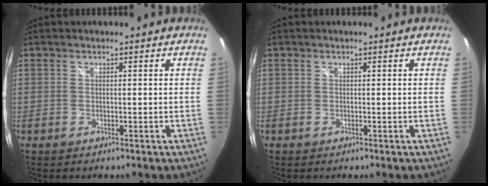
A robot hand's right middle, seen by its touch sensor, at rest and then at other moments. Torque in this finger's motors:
{"motor_torque": [0.00, 0.00, 0.00, 0.00]}